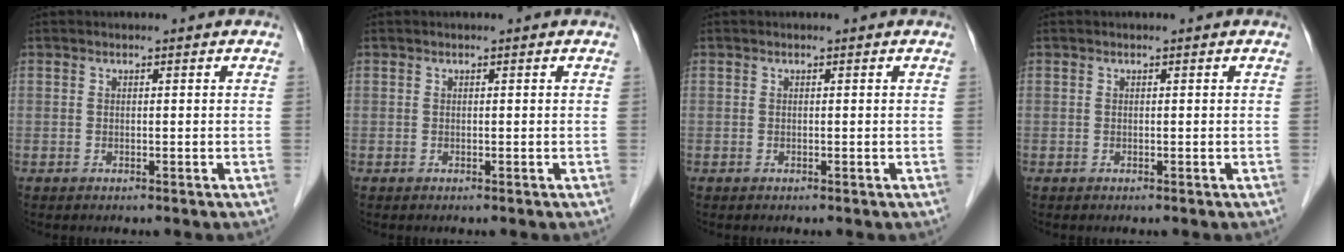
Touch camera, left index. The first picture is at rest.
{"total": 0.0}
{"total": 0.0}
{"total": 0.0}